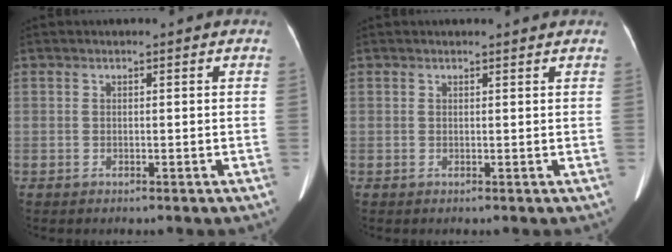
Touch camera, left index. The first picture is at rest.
{"total": 1.1, "force": [1.1, 0.1, 0.0], "torque": [-0.010, 0.001, 0.011]}